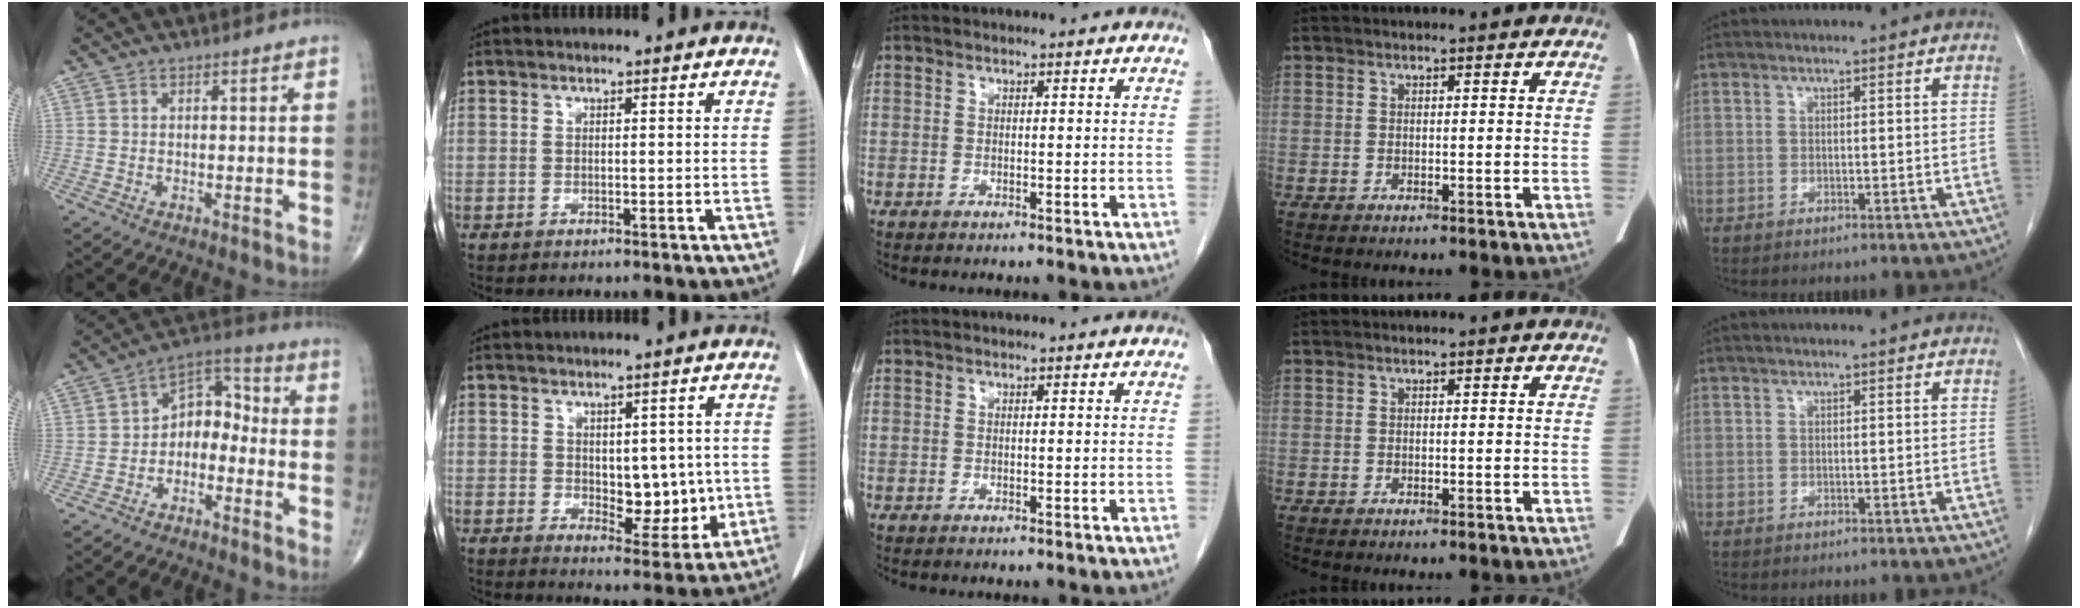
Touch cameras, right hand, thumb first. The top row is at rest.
{"thumb": {"total": 8.4, "force": [-2.4, 5.9, 5.5], "torque": [-0.059, 0.053, -0.058]}, "index": {"total": 6.9, "force": [0.2, 3.7, 5.8], "torque": [-0.067, -0.003, 0.019]}}